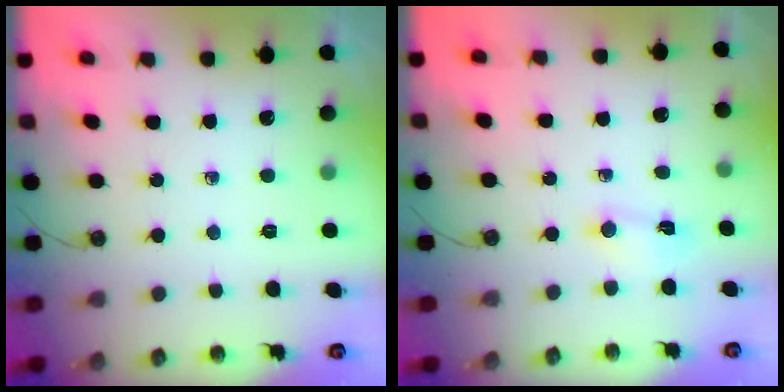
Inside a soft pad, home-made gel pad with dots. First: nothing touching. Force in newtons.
{"total": 2.9, "press": 2.9, "slide": 0.4}